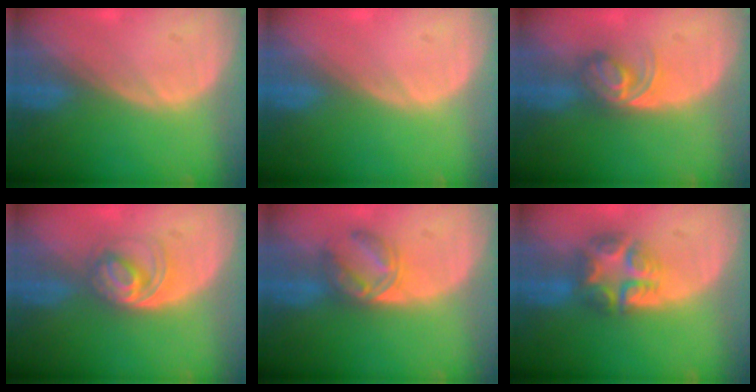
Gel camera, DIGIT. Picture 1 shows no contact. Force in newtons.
{"total": 0.0}
{"total": 5.7, "press": 4.8, "slide": 3.1}
{"total": 5.1, "press": 5.0, "slide": 1.3}
{"total": 5.4, "press": 5.3, "slide": 1.0}
{"total": 7.6, "press": 6.6, "slide": 3.7}